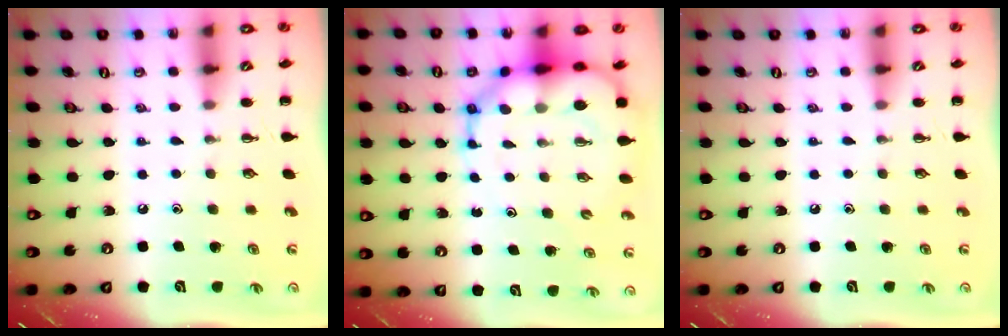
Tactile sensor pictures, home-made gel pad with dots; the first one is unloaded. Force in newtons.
{"total": 12.5, "press": 12.0, "slide": 3.5}
{"total": 0.0}